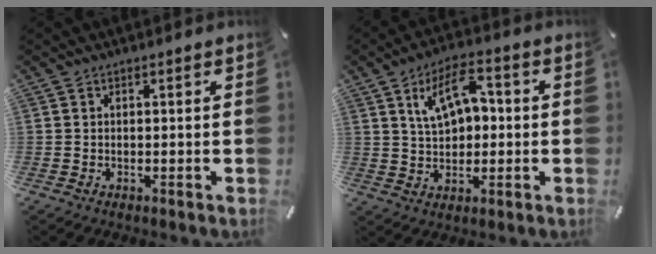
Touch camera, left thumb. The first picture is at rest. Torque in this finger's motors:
{"motor_torque": [1.19, 1.37, 0.43, -0.24, 0.13]}